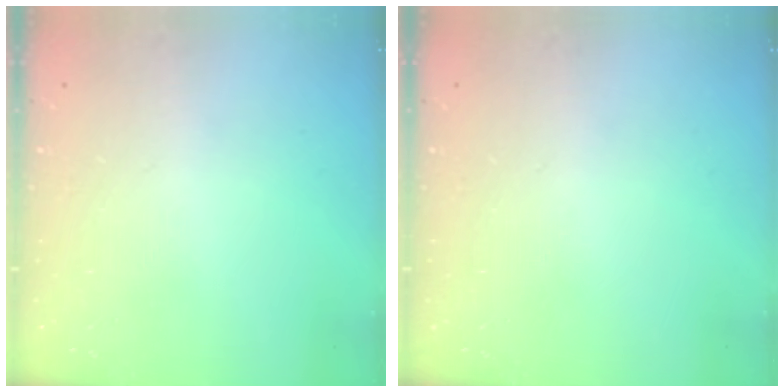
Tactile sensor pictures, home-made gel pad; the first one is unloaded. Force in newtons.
{"total": 0.0}